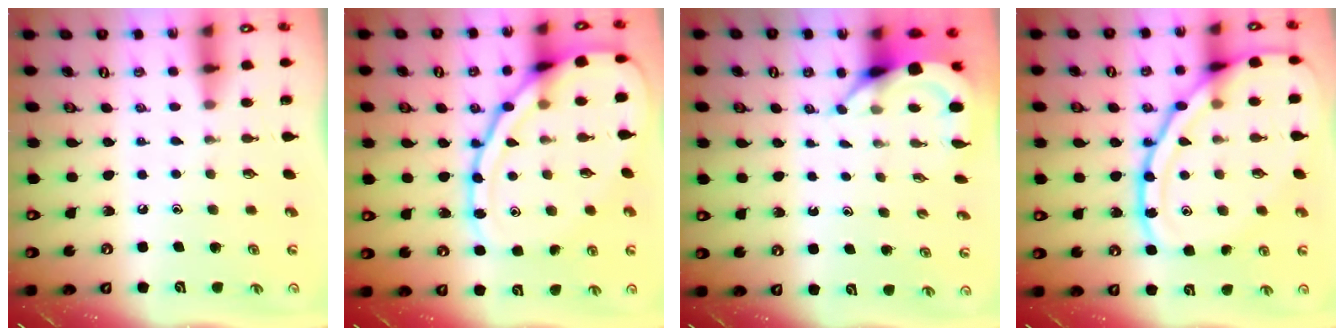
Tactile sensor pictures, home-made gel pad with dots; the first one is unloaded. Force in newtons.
{"total": 17.7, "press": 17.6, "slide": 1.2}
{"total": 4.2, "press": 4.2, "slide": 0.1}
{"total": 19.8, "press": 19.8, "slide": 1.8}